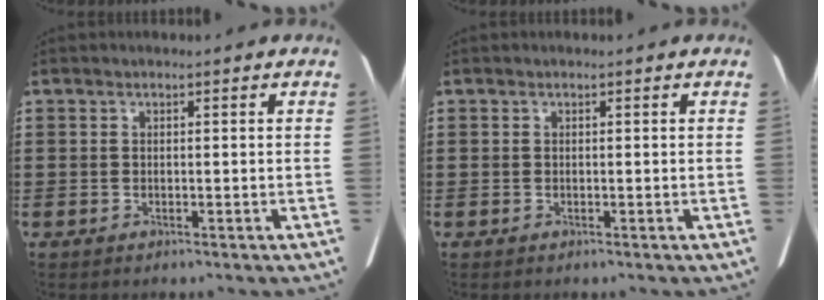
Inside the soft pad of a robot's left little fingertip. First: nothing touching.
{"total": 0.0}